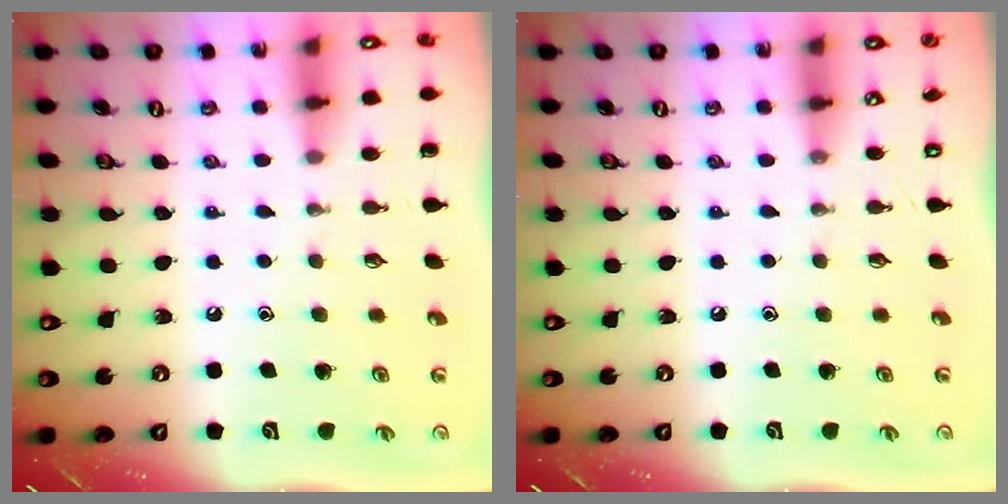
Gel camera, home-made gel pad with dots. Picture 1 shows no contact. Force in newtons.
{"total": 0.0}